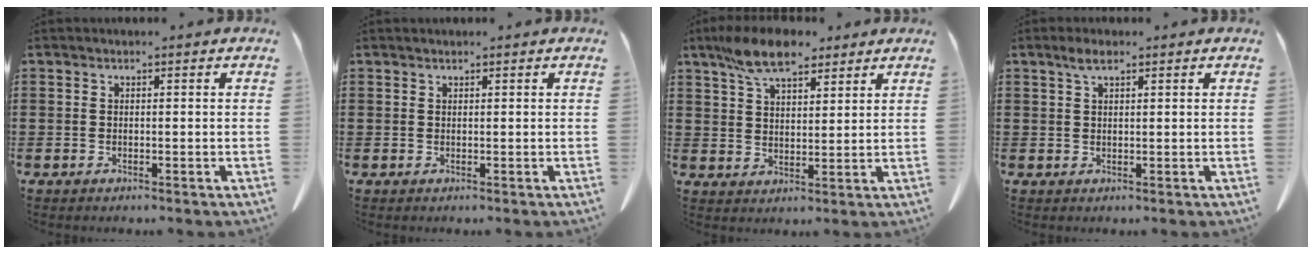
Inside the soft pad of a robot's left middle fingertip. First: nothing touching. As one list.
[{"total": 0.0}, {"total": 8.6, "force": [6.4, 3.3, 4.7], "torque": [-0.111, -0.002, 0.120]}, {"total": 2.2, "force": [1.2, 0.8, 1.7], "torque": [-0.036, 0.004, 0.020]}]